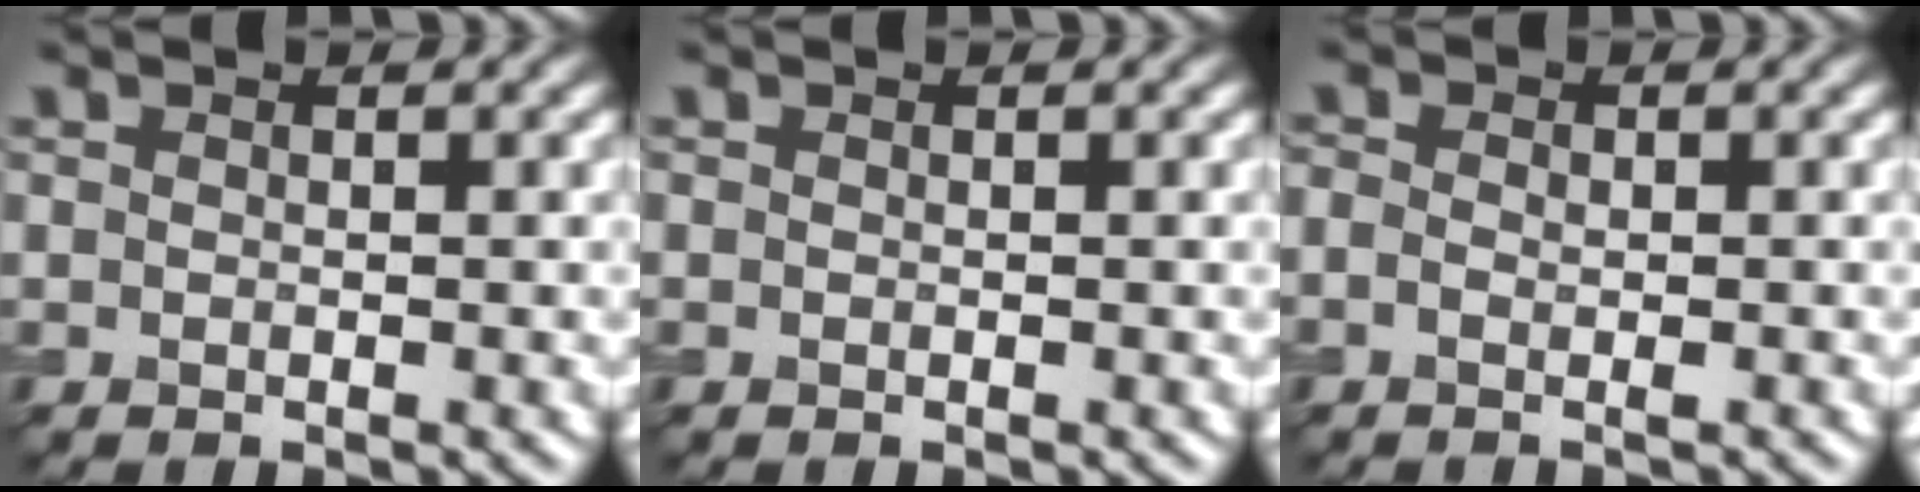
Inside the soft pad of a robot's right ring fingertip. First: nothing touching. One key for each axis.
{"total": 0.0}
{"total": 2.0, "fx": -0.7, "fy": 1.2, "fz": 1.4, "tx": -0.013, "ty": 0.008, "tz": -0.013}